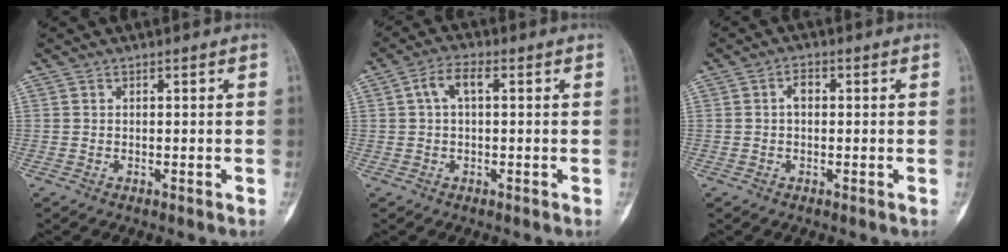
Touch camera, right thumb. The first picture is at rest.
{"total": 4.3, "force": [0.9, 2.1, 3.7], "torque": [-0.072, 0.017, 0.013]}
{"total": 2.2, "force": [0.1, 1.3, 1.7], "torque": [-0.021, 0.008, -0.002]}